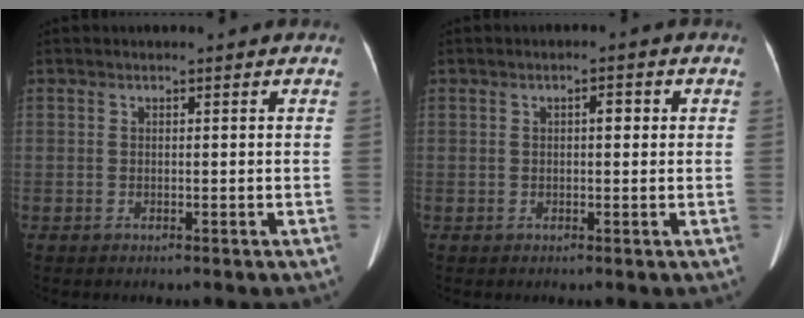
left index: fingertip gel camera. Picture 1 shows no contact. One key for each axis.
{"total": 1.8, "fx": 0.4, "fy": 0.8, "fz": 1.6, "tx": -0.024, "ty": 0.010, "tz": 0.005}